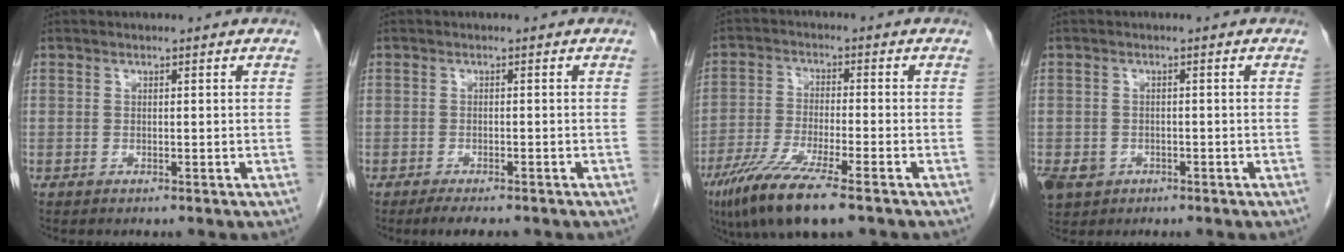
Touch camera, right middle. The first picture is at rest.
{"total": 3.7, "force": [-3.0, 1.0, 2.0], "torque": [-0.029, -0.007, -0.042]}
{"total": 10.9, "force": [-7.2, 1.1, 8.1], "torque": [-0.154, -0.030, -0.124]}
{"total": 5.8, "force": [-2.9, 4.6, 1.9], "torque": [-0.047, -0.002, -0.041]}